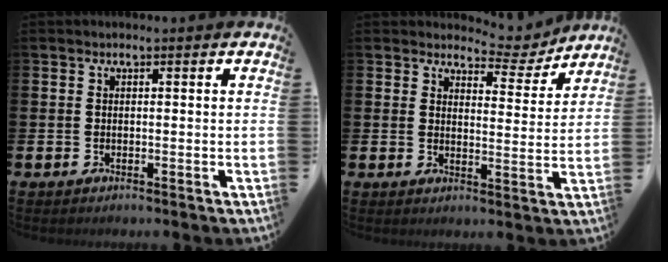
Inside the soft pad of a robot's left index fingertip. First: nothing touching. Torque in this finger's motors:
{"motor_torque": [-0.02, -0.03, -0.03, 0.00]}